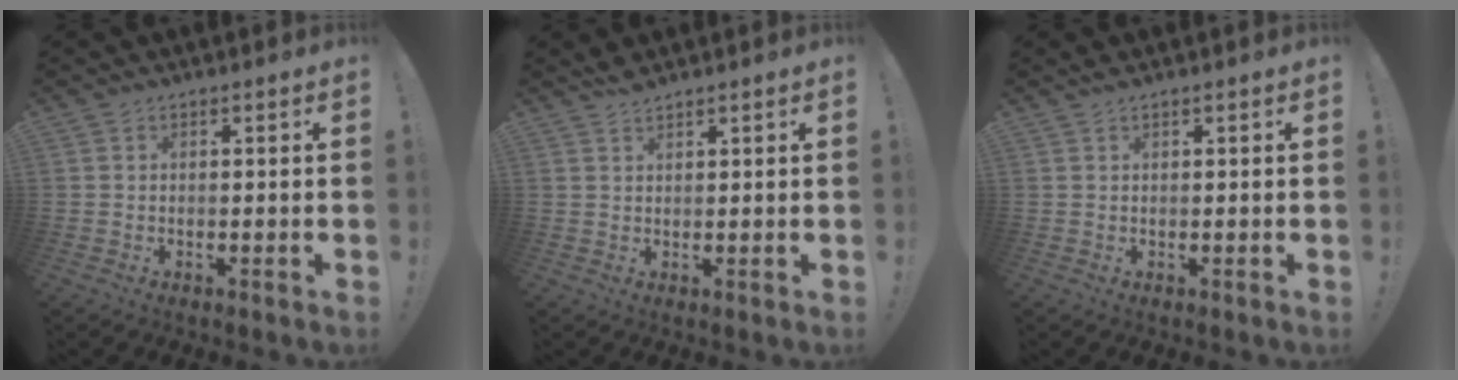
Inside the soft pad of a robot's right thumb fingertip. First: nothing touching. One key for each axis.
{"total": 2.2, "fx": 2.0, "fy": 0.4, "fz": 0.7, "tx": -0.007, "ty": -0.011, "tz": 0.036}
{"total": 0.9, "fx": 0.8, "fy": 0.0, "fz": 0.4, "tx": -0.010, "ty": 0.001, "tz": 0.015}